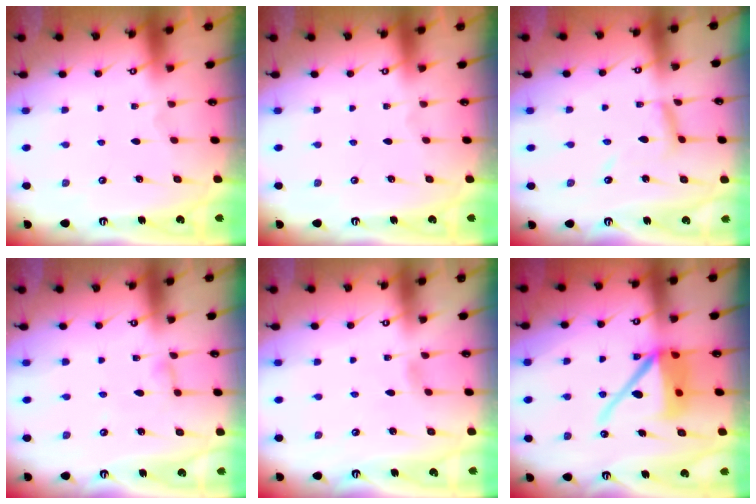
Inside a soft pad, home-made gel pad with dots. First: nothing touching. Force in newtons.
{"total": 0.0}
{"total": 8.1, "press": 8.0, "slide": 0.2}
{"total": 3.6, "press": 3.6, "slide": 0.3}
{"total": 3.5, "press": 3.5, "slide": 0.4}
{"total": 13.7, "press": 13.6, "slide": 1.7}